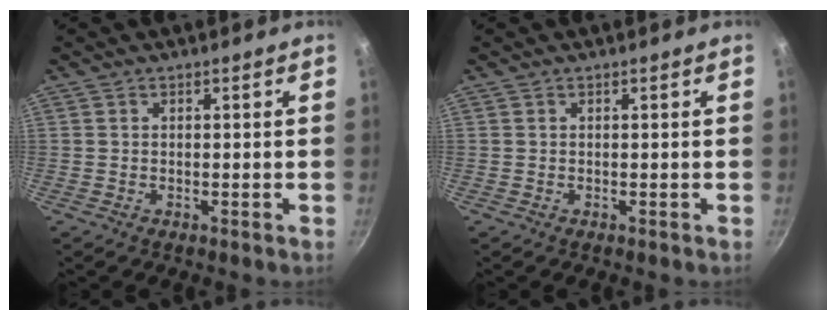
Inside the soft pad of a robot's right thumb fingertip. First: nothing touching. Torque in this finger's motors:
{"motor_torque": [0.00, 0.00, 0.24, 0.29, 0.04]}